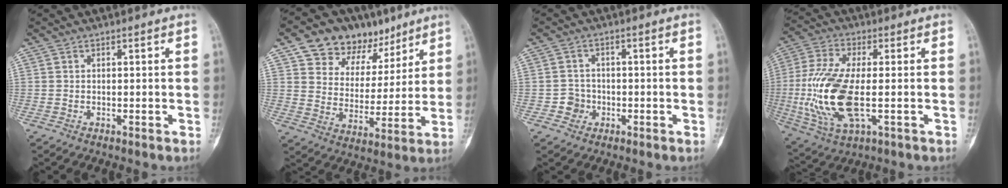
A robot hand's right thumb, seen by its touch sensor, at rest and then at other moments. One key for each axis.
{"total": 15.6, "fx": 10.1, "fy": 10.2, "fz": 6.2, "tx": -0.052, "ty": -0.032, "tz": 0.167}
{"total": 3.1, "fx": -1.1, "fy": 2.9, "fz": 0.4, "tx": 0.013, "ty": 0.011, "tz": -0.023}
{"total": 16.9, "fx": -2.1, "fy": 6.9, "fz": 15.3, "tx": -0.342, "ty": -0.006, "tz": -0.034}